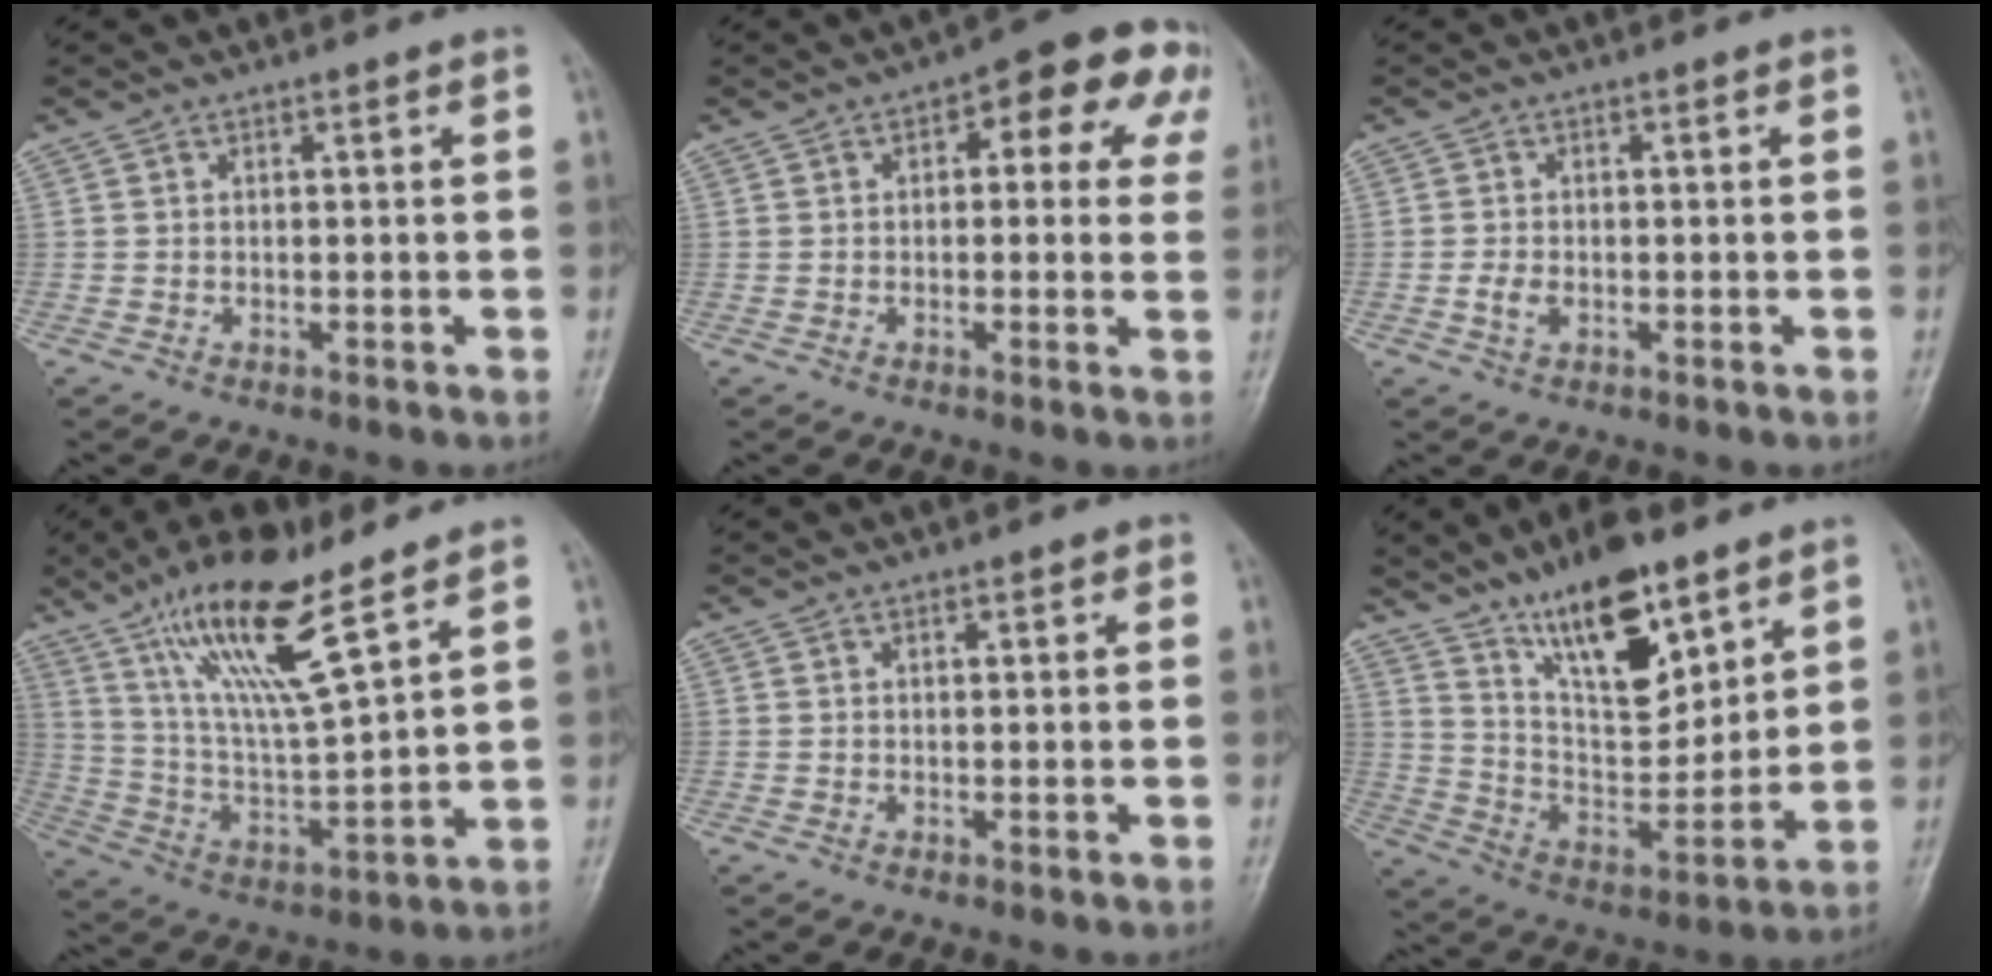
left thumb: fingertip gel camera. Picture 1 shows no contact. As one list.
[{"total": 12.5, "force": [4.5, 6.2, 9.8], "torque": [-0.064, 0.021, 0.044]}, {"total": 2.5, "force": [-0.7, 1.5, 1.8], "torque": [-0.036, 0.005, -0.014]}, {"total": 17.4, "force": [10.9, 3.3, 13.2], "torque": [-0.240, -0.050, 0.213]}, {"total": 1.6, "force": [0.6, 0.7, 1.3], "torque": [-0.015, 0.002, 0.007]}, {"total": 17.5, "force": [11.1, 6.7, 11.7], "torque": [-0.159, -0.065, 0.205]}]